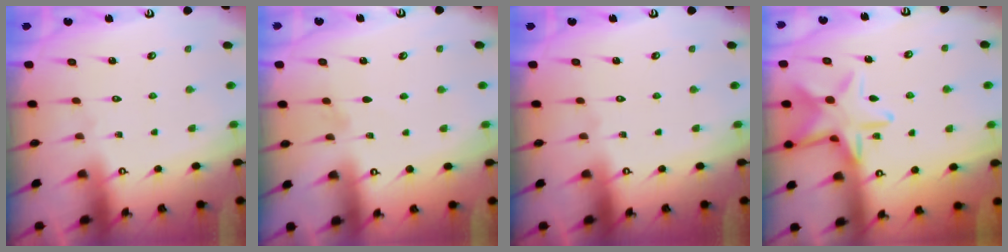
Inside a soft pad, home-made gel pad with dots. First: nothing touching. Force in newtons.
{"total": 4.6, "press": 4.0, "slide": 2.3}
{"total": 0.0}
{"total": 14.5, "press": 14.5, "slide": 0.9}